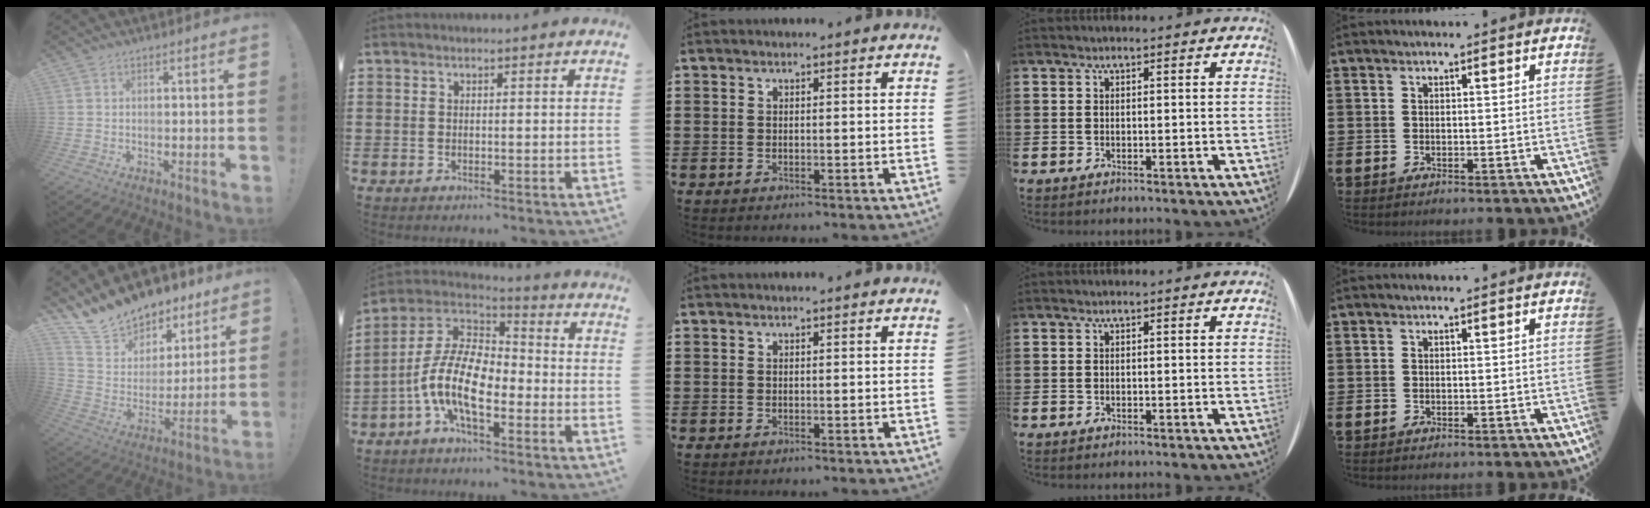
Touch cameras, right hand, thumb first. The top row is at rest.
{"thumb": {"total": 15.3, "force": [13.5, 6.6, 2.5], "torque": [-0.067, -0.110, 0.254]}, "index": {"total": 12.6, "force": [-4.1, 5.7, 10.4], "torque": [-0.254, -0.013, -0.088]}}